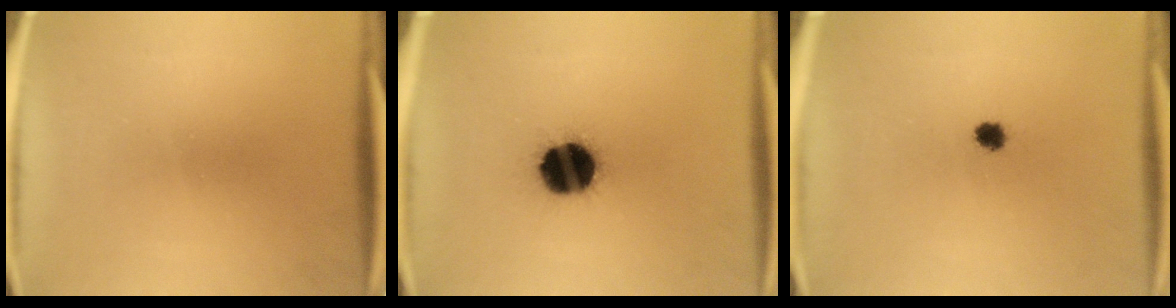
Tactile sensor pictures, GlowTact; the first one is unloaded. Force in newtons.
{"total": 16.3}
{"total": 2.4}